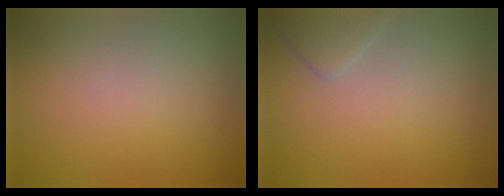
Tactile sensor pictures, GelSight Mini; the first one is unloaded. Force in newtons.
{"total": 1.7, "press": 1.7, "slide": 0.1}